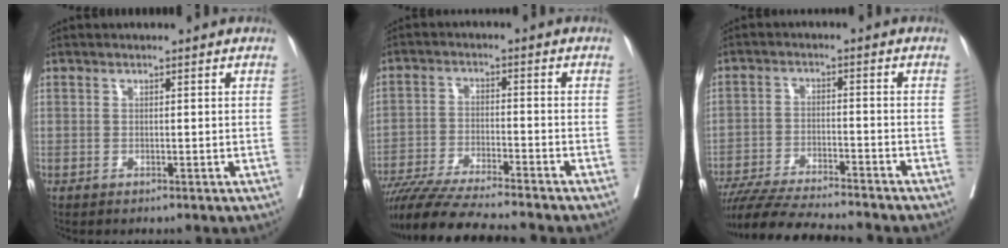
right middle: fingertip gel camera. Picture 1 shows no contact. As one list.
[{"total": 13.2, "force": [-11.8, -0.6, 5.9], "torque": [-0.087, -0.023, -0.198]}, {"total": 13.7, "force": [-12.5, 0.3, 5.8], "torque": [-0.085, -0.016, -0.200]}]